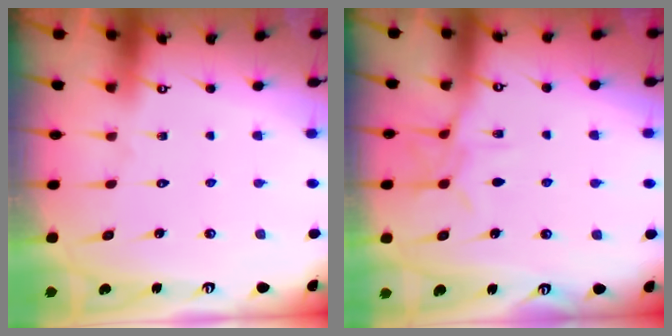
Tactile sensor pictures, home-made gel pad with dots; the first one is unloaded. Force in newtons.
{"total": 7.9, "press": 7.9, "slide": 0.6}